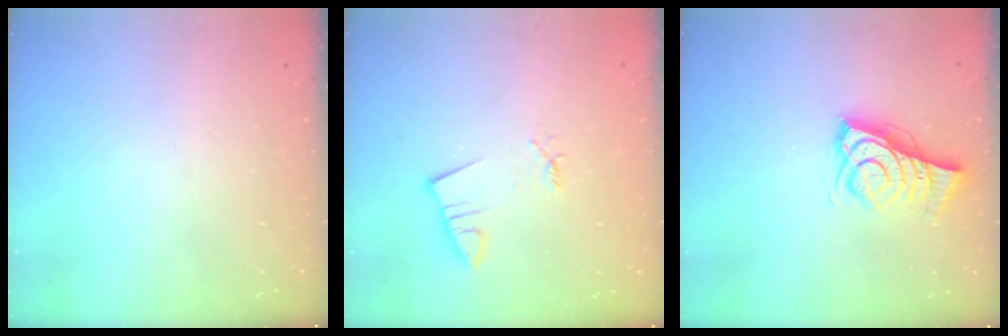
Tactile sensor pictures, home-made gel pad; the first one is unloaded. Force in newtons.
{"total": 2.0, "press": 2.0, "slide": 0.2}
{"total": 8.8, "press": 8.6, "slide": 1.8}